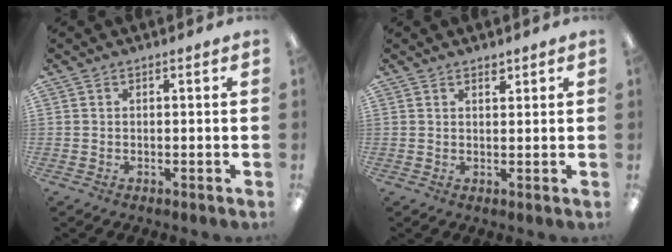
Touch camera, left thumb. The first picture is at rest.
{"total": 1.8, "force": [1.5, 0.7, 0.6], "torque": [0.002, -0.007, 0.024]}